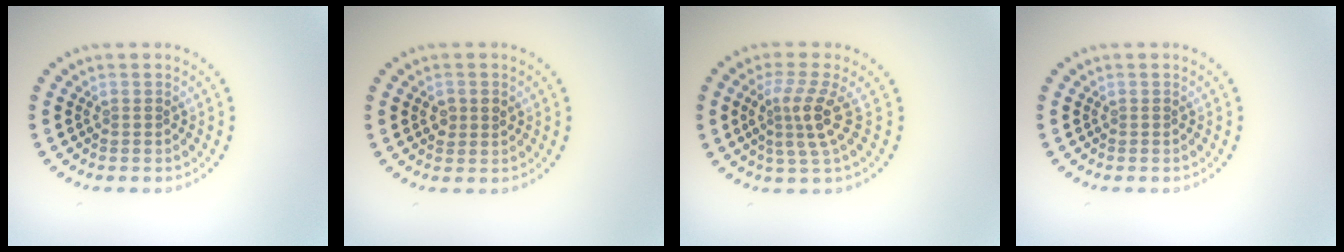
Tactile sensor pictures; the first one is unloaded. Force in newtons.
{"total": 1.6, "press": 1.5, "slide": 0.1}
{"total": 3.3, "press": 2.4, "slide": 2.3}
{"total": 0.0}